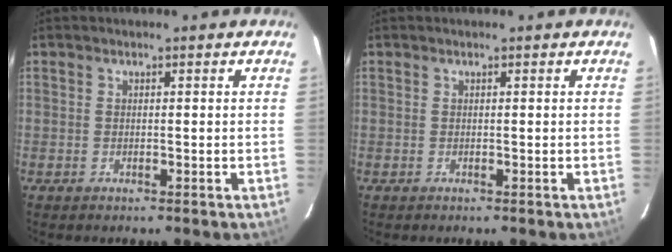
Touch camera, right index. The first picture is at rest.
{"total": 0.0}